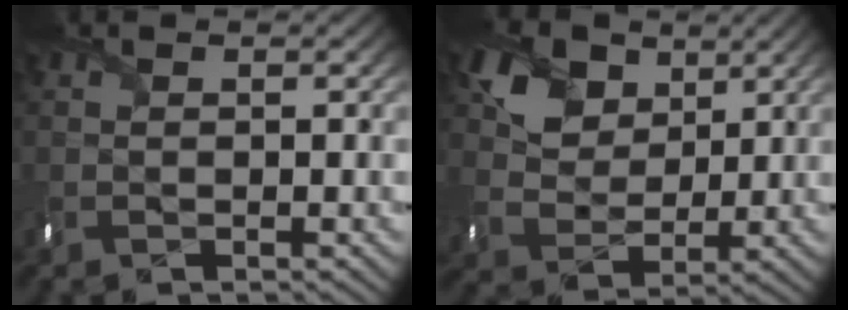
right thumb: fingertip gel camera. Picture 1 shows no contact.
{"total": 8.0, "force": [4.2, 5.9, 3.6], "torque": [-0.089, 0.003, 0.060]}